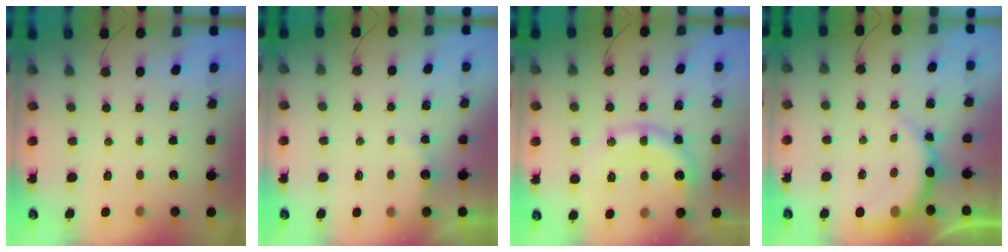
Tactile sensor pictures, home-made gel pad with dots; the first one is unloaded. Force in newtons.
{"total": 2.8, "press": 2.6, "slide": 0.8}
{"total": 14.3, "press": 14.3, "slide": 0.4}
{"total": 9.0, "press": 8.9, "slide": 1.2}